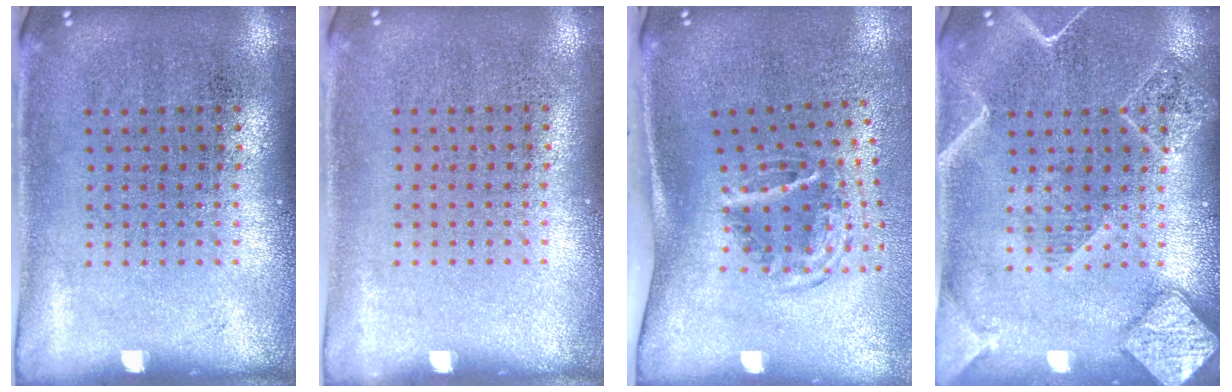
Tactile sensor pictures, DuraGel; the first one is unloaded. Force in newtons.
{"total": 0.0}
{"total": 2.0, "press": 1.2, "slide": 1.6}
{"total": 1.9, "press": 1.9, "slide": 0.2}